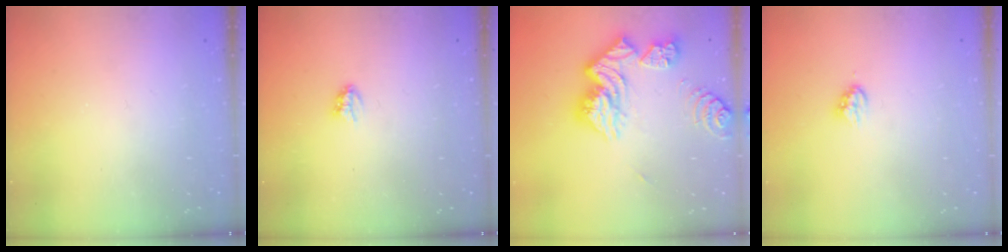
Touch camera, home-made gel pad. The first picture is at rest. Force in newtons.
{"total": 2.9, "press": 2.9, "slide": 0.3}
{"total": 17.6, "press": 17.5, "slide": 2.1}
{"total": 3.6, "press": 3.6, "slide": 0.6}